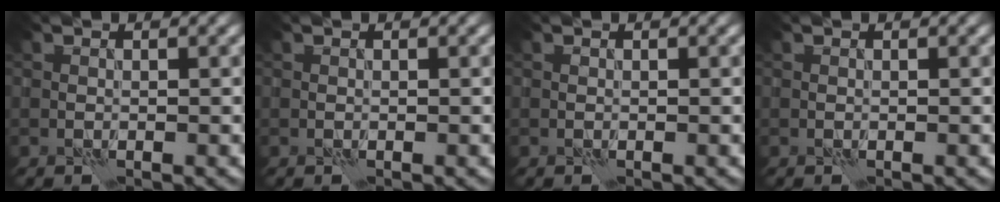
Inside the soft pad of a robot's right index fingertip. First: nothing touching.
{"total": 0.0}
{"total": 0.0}
{"total": 0.0}